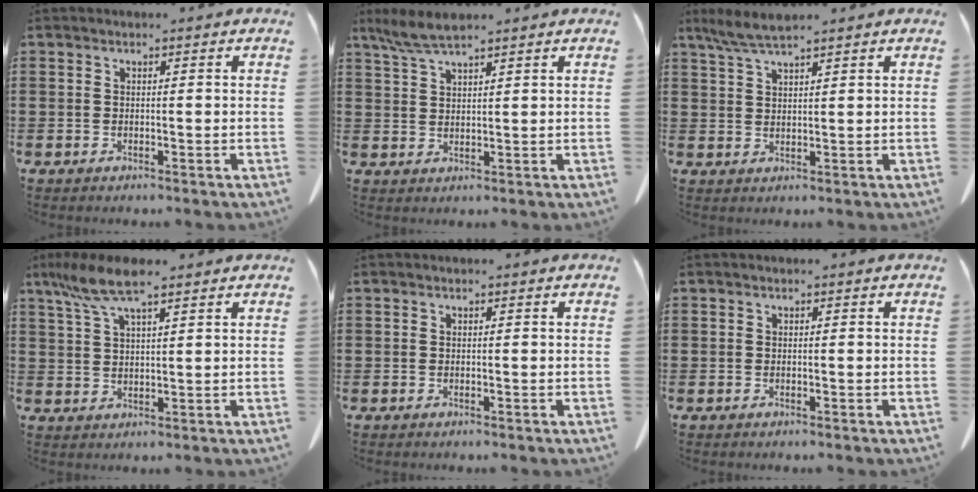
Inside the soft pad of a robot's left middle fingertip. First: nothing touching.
{"total": 4.2, "force": [3.2, 0.6, 2.6], "torque": [-0.060, -0.001, 0.060]}
{"total": 3.9, "force": [3.1, 0.1, 2.3], "torque": [-0.051, -0.003, 0.057]}
{"total": 7.5, "force": [5.0, 1.5, 5.3], "torque": [-0.122, -0.005, 0.088]}
{"total": 0.0}
{"total": 0.0}